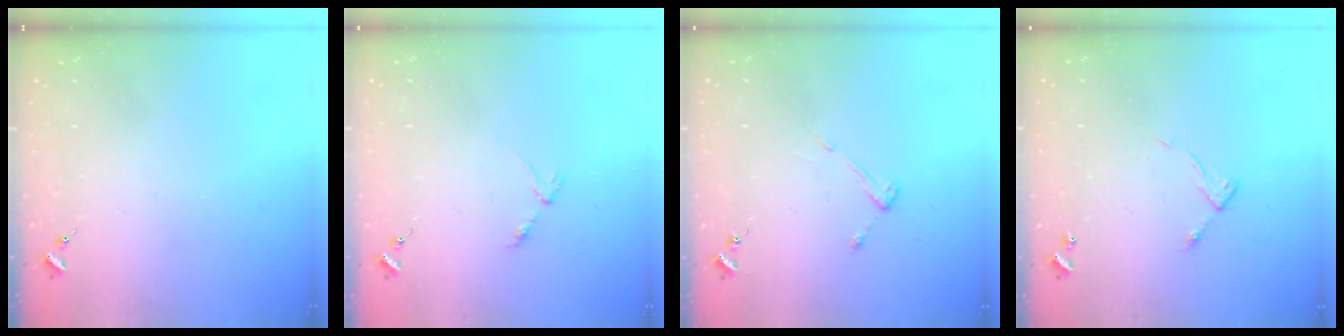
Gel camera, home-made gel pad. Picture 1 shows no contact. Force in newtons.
{"total": 3.2, "press": 3.1, "slide": 0.5}
{"total": 4.2, "press": 4.2, "slide": 0.4}
{"total": 5.4, "press": 5.4, "slide": 0.4}